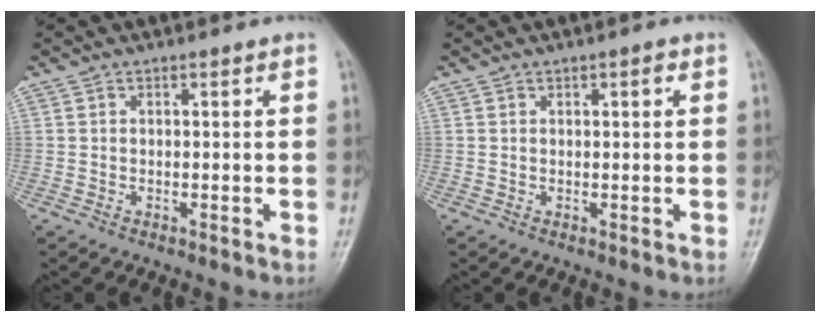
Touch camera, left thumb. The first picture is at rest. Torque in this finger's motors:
{"motor_torque": [-0.08, 0.01, -0.20, 0.05, 0.06]}